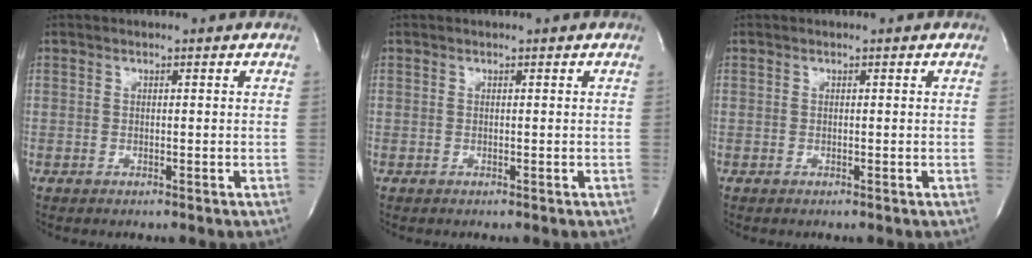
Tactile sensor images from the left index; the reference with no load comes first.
{"total": 0.0}
{"total": 0.0}